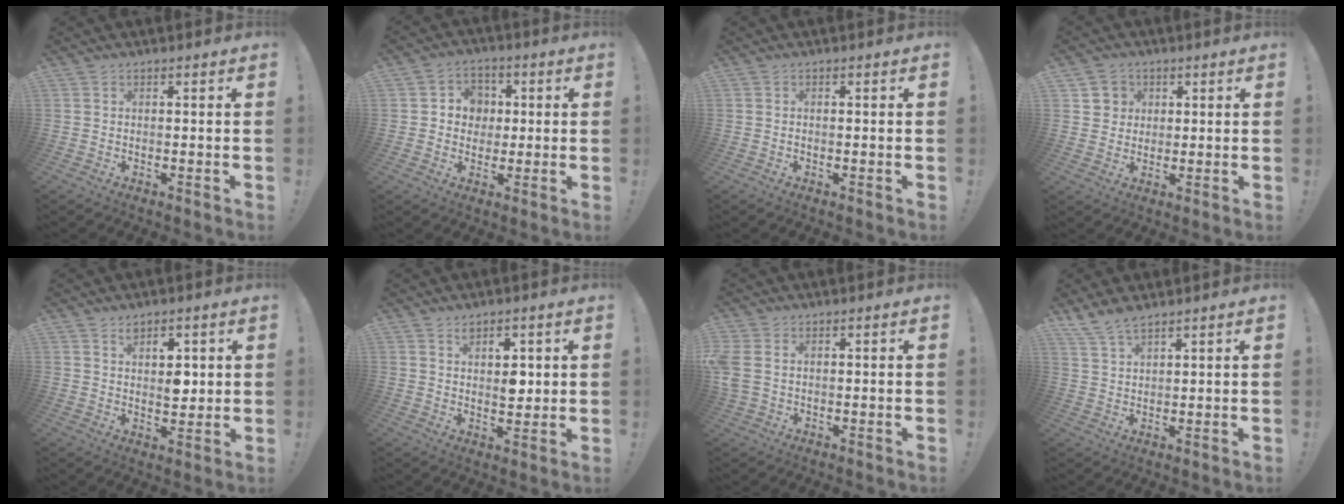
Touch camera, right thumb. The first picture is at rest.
{"total": 7.1, "force": [0.4, 6.8, 1.9], "torque": [-0.034, 0.006, 0.012]}
{"total": 0.0}
{"total": 4.9, "force": [1.6, 4.6, 0.7], "torque": [-0.010, -0.006, 0.030]}
{"total": 6.0, "force": [2.7, 3.9, 3.7], "torque": [-0.042, -0.012, 0.043]}
{"total": 5.6, "force": [2.4, 3.7, 3.4], "torque": [-0.036, -0.011, 0.037]}
{"total": 4.4, "force": [1.1, 3.2, 2.8], "torque": [-0.065, 0.000, 0.021]}
{"total": 5.6, "force": [4.8, 1.3, 2.6], "torque": [-0.061, -0.022, 0.093]}